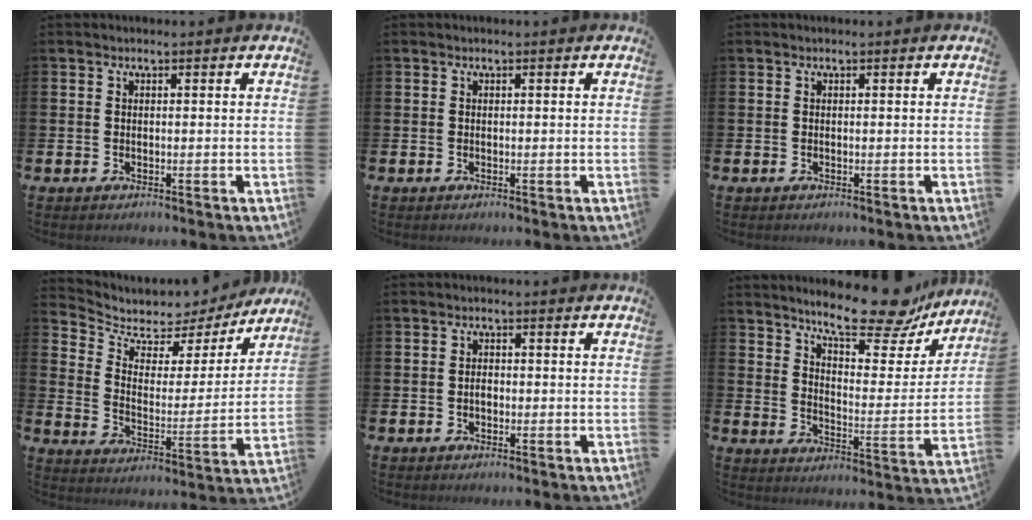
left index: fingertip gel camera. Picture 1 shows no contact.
{"total": 0.0}
{"total": 0.0}
{"total": 5.9, "force": [5.2, 2.7, 1.1], "torque": [-0.060, -0.040, 0.085]}
{"total": 1.3, "force": [-0.2, 0.8, 1.0], "torque": [-0.009, 0.001, -0.007]}
{"total": 13.7, "force": [11.2, 3.7, 6.9], "torque": [-0.124, -0.059, 0.191]}